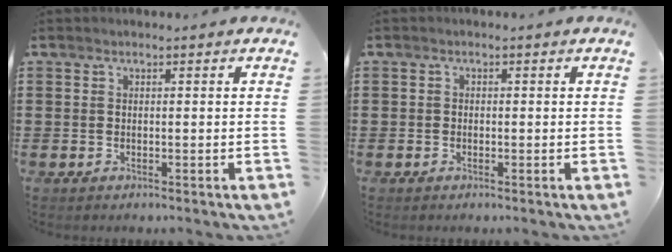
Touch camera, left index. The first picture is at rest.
{"total": 0.8, "force": [-0.5, 0.6, 0.1], "torque": [-0.004, 0.001, -0.010]}